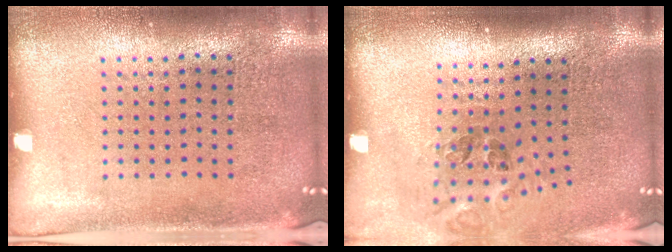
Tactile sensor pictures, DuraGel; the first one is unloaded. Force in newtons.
{"total": 1.2, "press": 0.9, "slide": 0.7}